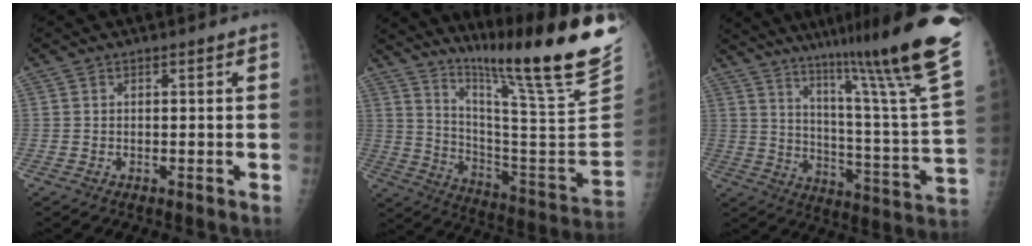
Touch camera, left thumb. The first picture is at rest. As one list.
[{"total": 26.4, "force": [20.6, -0.3, 16.4], "torque": [-0.240, -0.163, 0.315]}, {"total": 30.7, "force": [21.2, 1.6, 22.2], "torque": [-0.284, -0.119, 0.304]}]